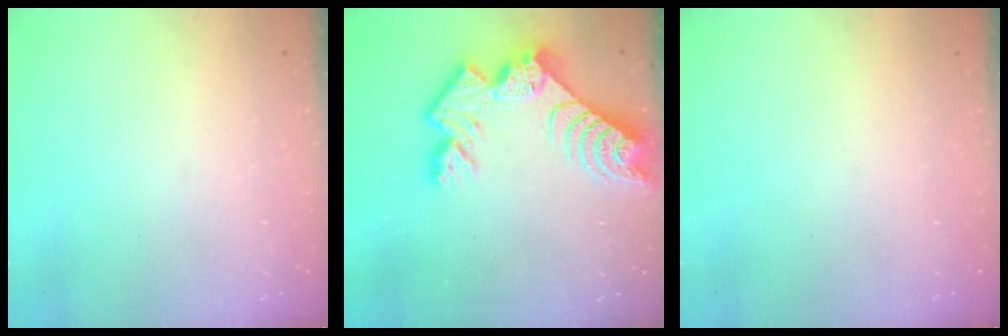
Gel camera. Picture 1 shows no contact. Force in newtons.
{"total": 13.8, "press": 13.8, "slide": 1.1}
{"total": 0.0}